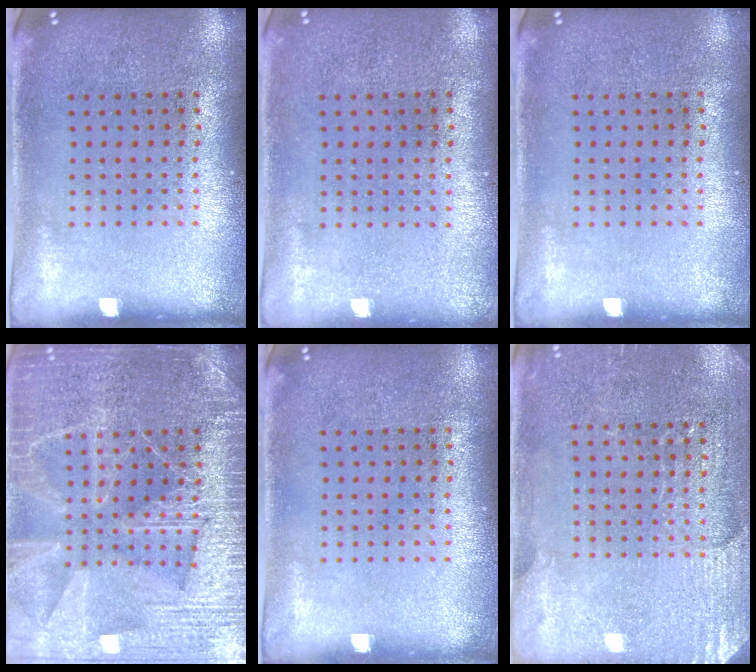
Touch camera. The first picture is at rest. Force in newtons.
{"total": 0.0}
{"total": 0.0}
{"total": 4.8, "press": 4.7, "slide": 0.6}
{"total": 0.0}
{"total": 2.9, "press": 2.9, "slide": 0.5}